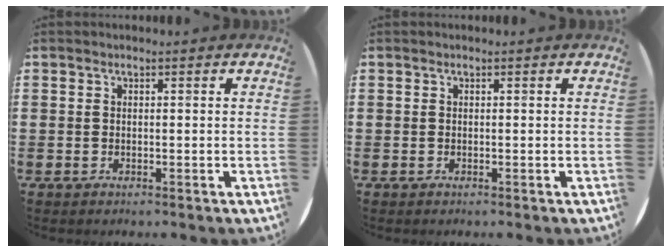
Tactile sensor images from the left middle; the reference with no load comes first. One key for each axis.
{"total": 0.0}